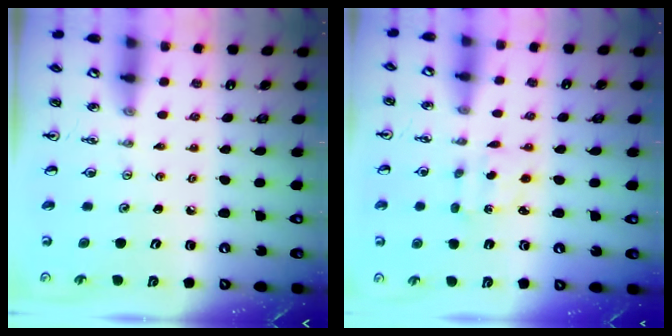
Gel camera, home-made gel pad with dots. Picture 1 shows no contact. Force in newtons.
{"total": 2.8, "press": 2.8, "slide": 0.5}